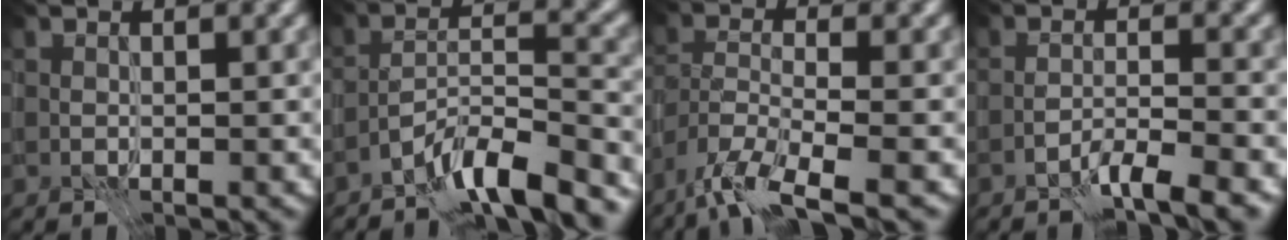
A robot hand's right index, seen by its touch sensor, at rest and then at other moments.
{"total": 7.4, "force": [-6.2, 1.1, 3.9], "torque": [-0.062, 0.007, -0.110]}
{"total": 6.9, "force": [-5.6, 1.3, 3.7], "torque": [-0.074, -0.007, -0.113]}
{"total": 3.4, "force": [-2.9, 0.0, 1.7], "torque": [-0.028, 0.008, -0.058]}